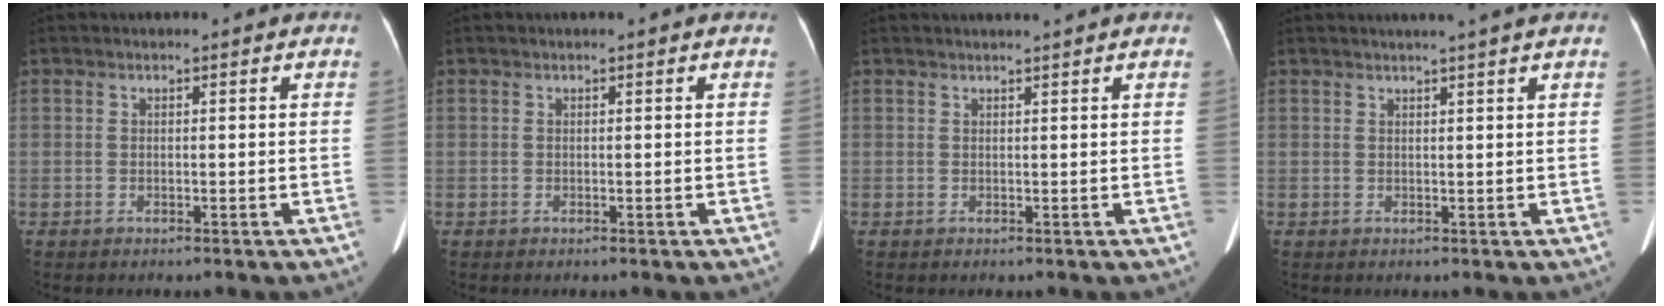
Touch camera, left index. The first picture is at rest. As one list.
[{"total": 0.0}, {"total": 1.7, "force": [1.5, -0.5, 0.6], "torque": [-0.010, 0.006, 0.027]}, {"total": 3.3, "force": [2.7, -0.9, 1.7], "torque": [-0.021, 0.008, 0.035]}]